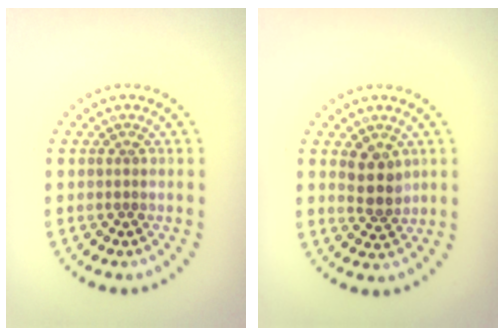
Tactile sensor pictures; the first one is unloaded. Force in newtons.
{"total": 2.7, "press": 2.5, "slide": 1.1}